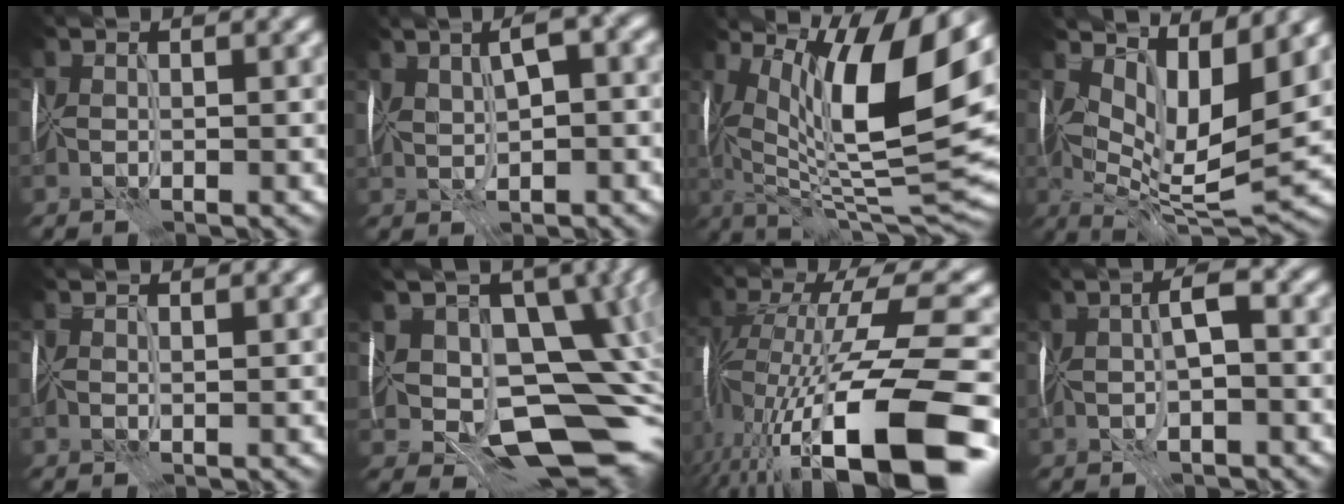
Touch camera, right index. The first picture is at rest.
{"total": 5.3, "force": [2.1, 2.2, 4.4], "torque": [-0.069, 0.020, 0.038]}
{"total": 14.1, "force": [4.4, 3.9, 12.8], "torque": [-0.207, -0.003, 0.079]}
{"total": 8.7, "force": [3.2, 3.3, 7.4], "torque": [-0.134, -0.012, 0.061]}
{"total": 0.7, "force": [0.7, -0.1, 0.1], "torque": [0.002, 0.001, 0.012]}
{"total": 13.6, "force": [1.2, 8.9, 10.2], "torque": [-0.136, -0.018, 0.035]}
{"total": 14.5, "force": [-4.5, 4.6, 13.1], "torque": [-0.224, 0.000, -0.069]}
{"total": 3.2, "force": [0.6, 1.0, 3.0], "torque": [-0.058, 0.005, 0.007]}